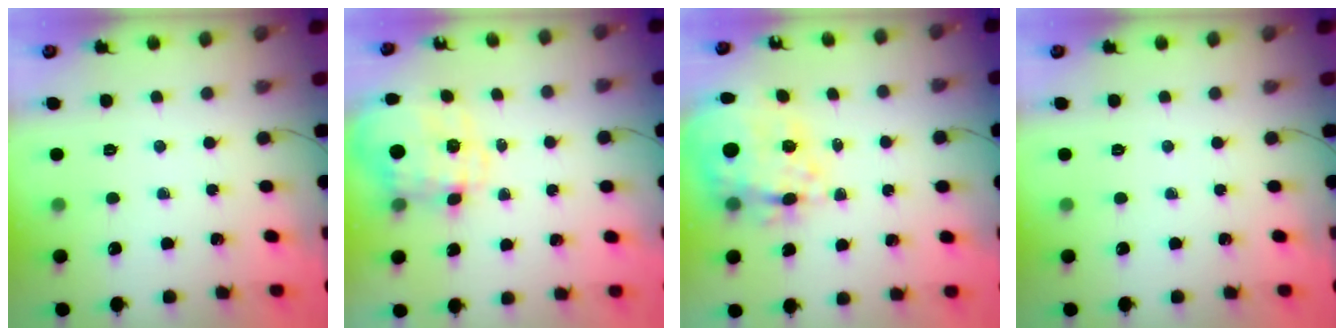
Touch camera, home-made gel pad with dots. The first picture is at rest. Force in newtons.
{"total": 10.0, "press": 10.0, "slide": 1.3}
{"total": 11.1, "press": 10.3, "slide": 4.2}
{"total": 0.0}